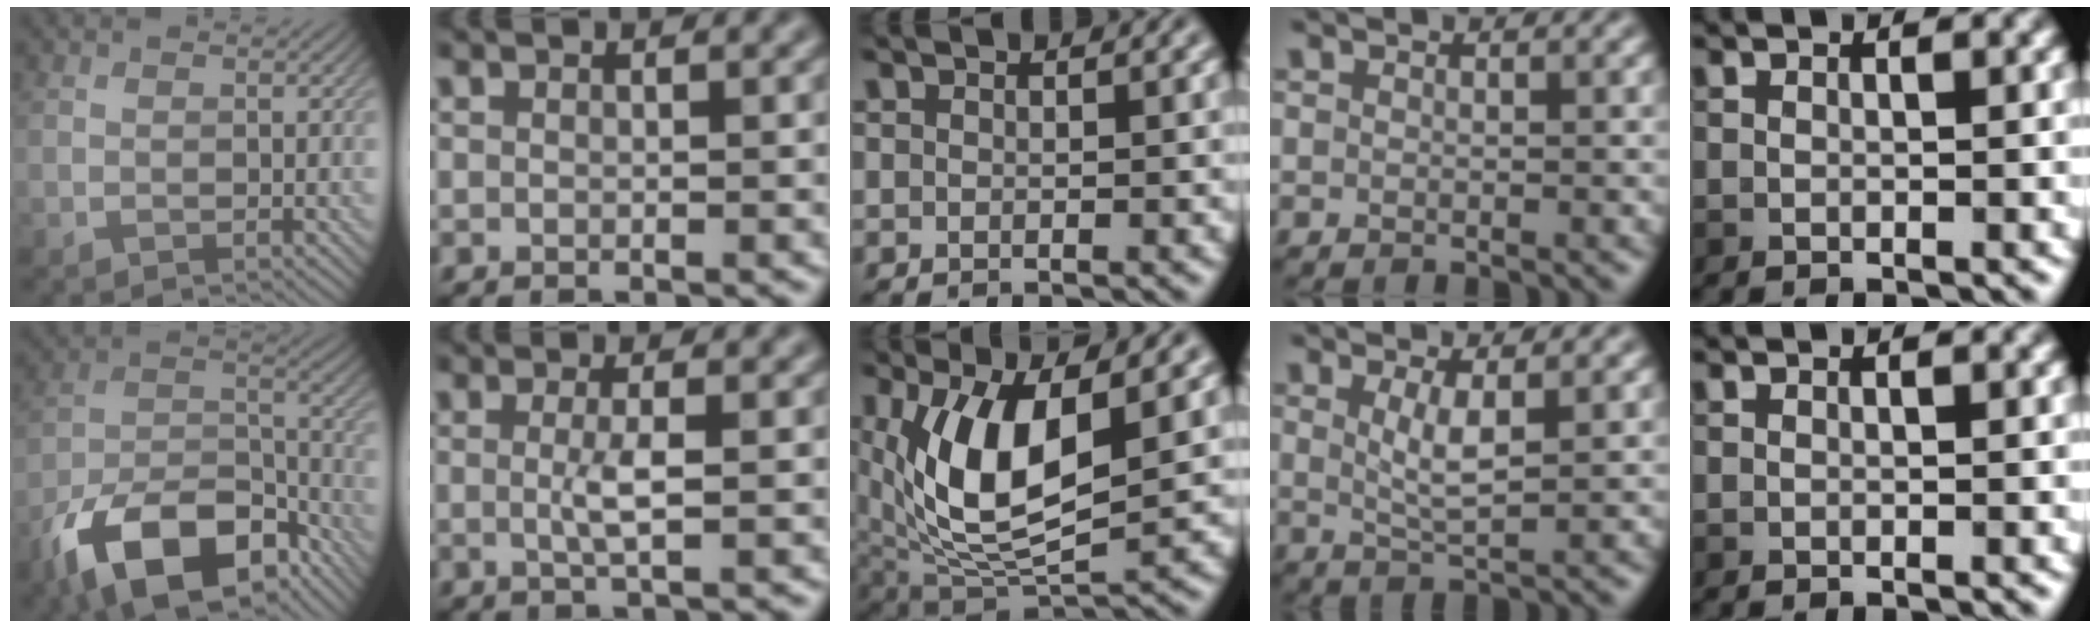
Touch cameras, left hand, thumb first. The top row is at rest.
{"thumb": {"total": 16.6, "force": [-10.5, 8.2, 9.8], "torque": [-0.195, -0.032, -0.188]}, "index": {"total": 2.0, "force": [-0.6, 0.1, 1.9], "torque": [-0.037, 0.001, -0.006]}, "middle": {"total": 9.2, "force": [2.0, 4.2, 7.9], "torque": [-0.166, -0.013, 0.039]}, "ring": {"total": 2.6, "force": [0.5, 0.6, 2.5], "torque": [-0.049, -0.007, 0.013]}}